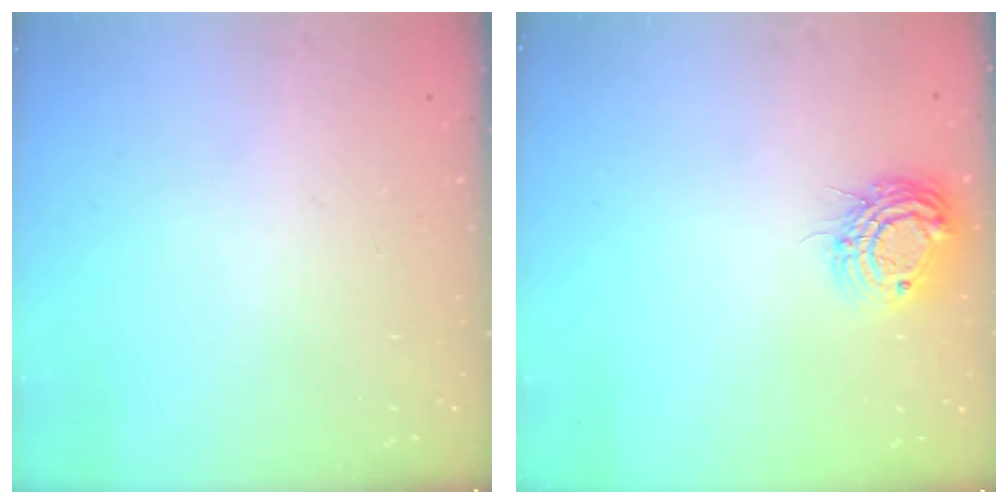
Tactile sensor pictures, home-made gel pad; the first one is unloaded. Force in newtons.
{"total": 11.0, "press": 11.0, "slide": 1.0}